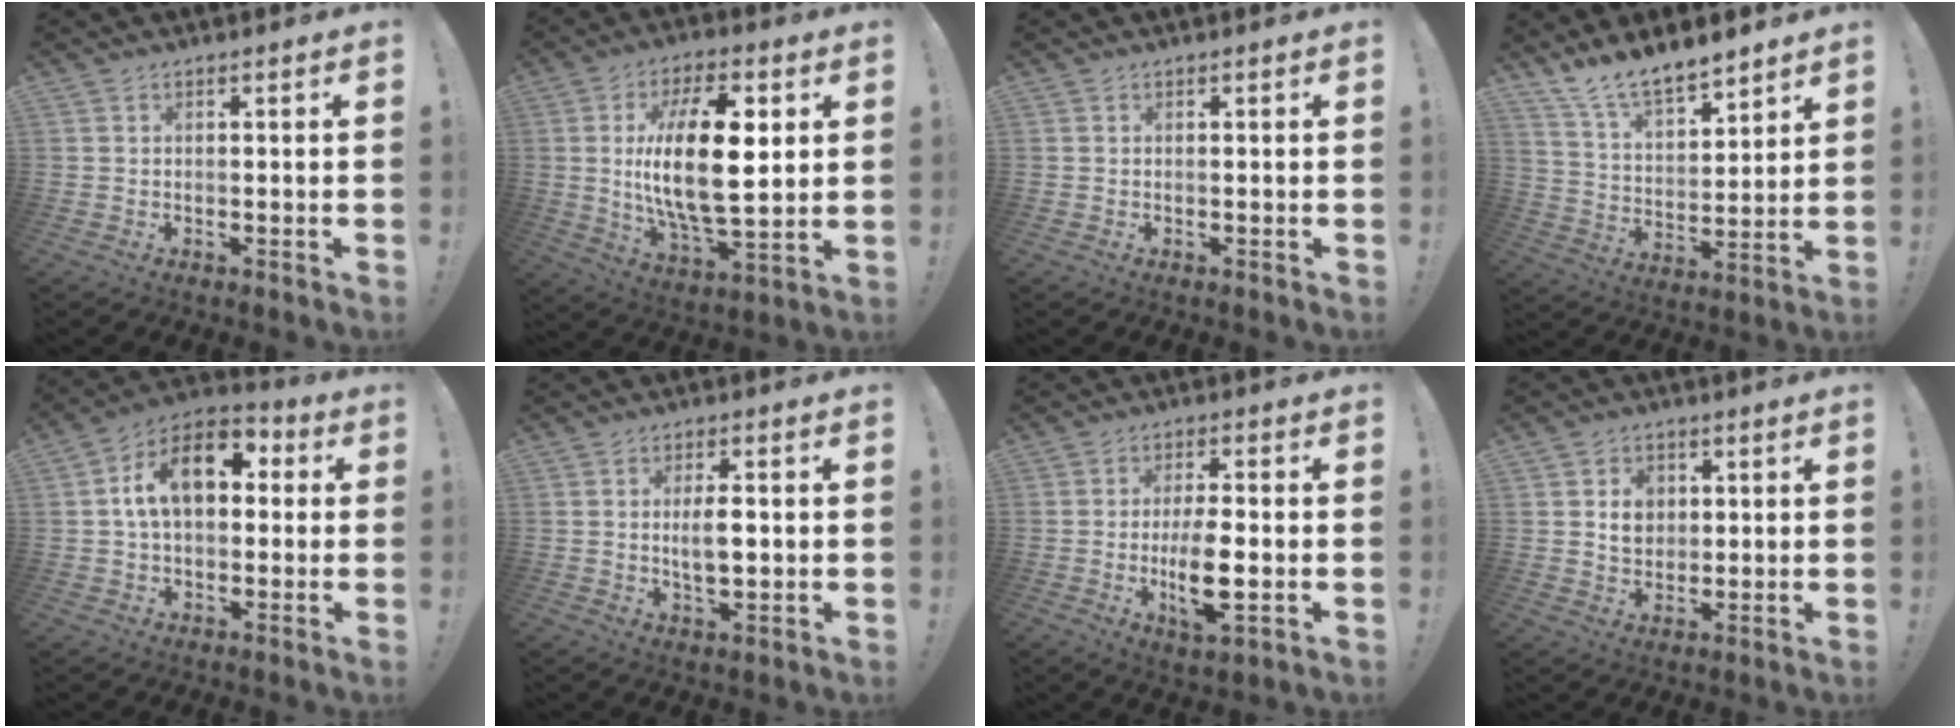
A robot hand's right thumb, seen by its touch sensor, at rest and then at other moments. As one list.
[{"total": 21.2, "force": [3.3, 9.0, 19.0], "torque": [-0.351, -0.014, 0.042]}, {"total": 0.0}, {"total": 11.4, "force": [10.3, 3.3, 3.5], "torque": [-0.082, -0.079, 0.194]}, {"total": 14.9, "force": [3.8, 9.0, 11.2], "torque": [-0.177, 0.004, 0.068]}, {"total": 5.9, "force": [0.3, 2.4, 5.4], "torque": [-0.089, -0.008, -0.003]}, {"total": 10.3, "force": [-2.1, 3.1, 9.6], "torque": [-0.179, -0.003, -0.038]}, {"total": 6.7, "force": [1.4, 5.8, 3.0], "torque": [-0.028, -0.006, 0.024]}]